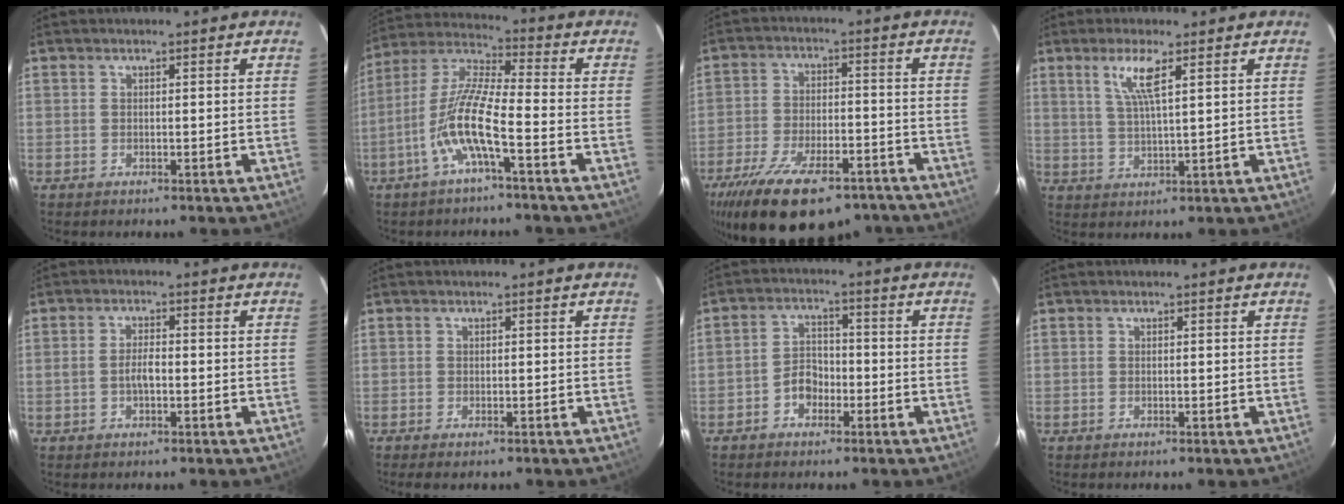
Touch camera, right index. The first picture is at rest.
{"total": 10.7, "force": [-4.6, 1.1, 9.6], "torque": [-0.203, 0.003, -0.094]}
{"total": 22.4, "force": [-15.8, 9.3, 12.8], "torque": [-0.251, -0.029, -0.237]}
{"total": 5.6, "force": [2.7, 0.4, 4.9], "torque": [-0.099, -0.002, 0.054]}
{"total": 2.8, "force": [-0.7, 1.1, 2.5], "torque": [-0.048, 0.004, -0.012]}
{"total": 1.6, "force": [-1.2, 0.7, 0.8], "torque": [-0.017, -0.006, -0.021]}
{"total": 4.4, "force": [-2.4, 3.2, 1.9], "torque": [-0.036, 0.019, -0.036]}
{"total": 0.0}